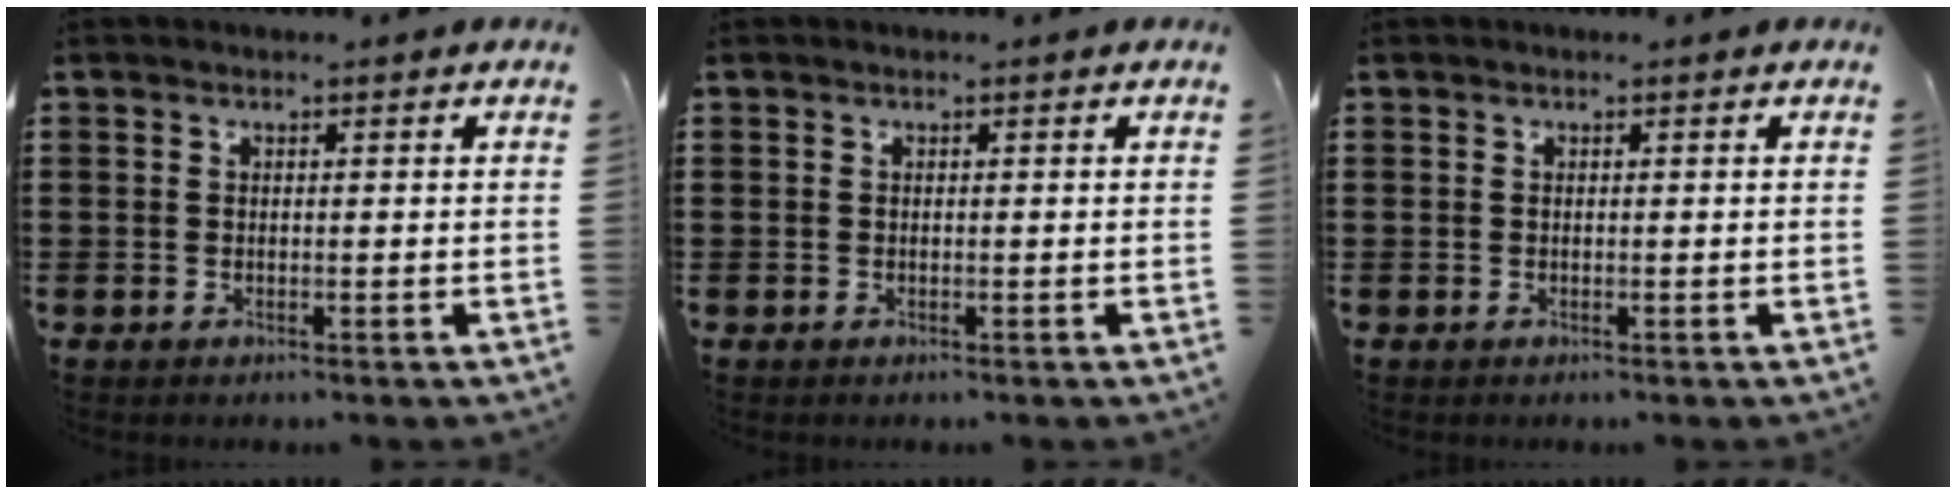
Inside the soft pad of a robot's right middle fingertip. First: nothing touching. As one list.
[{"total": 0.0}, {"total": 0.0}]